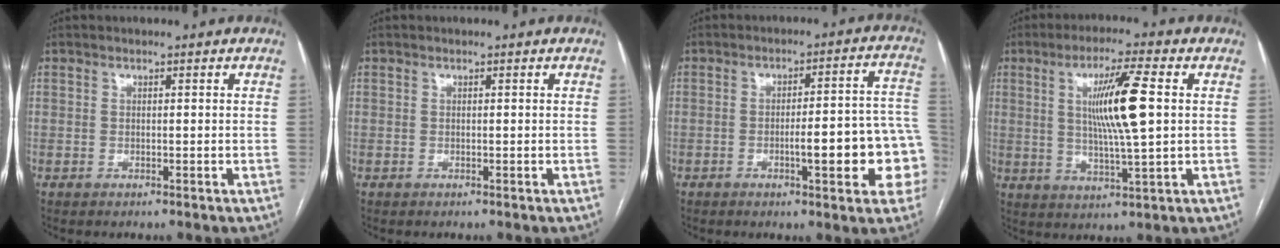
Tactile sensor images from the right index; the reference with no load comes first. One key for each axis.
{"total": 0.0}
{"total": 12.7, "fx": -3.4, "fy": 2.4, "fz": 12.0, "tx": -0.119, "ty": 0.033, "tz": -0.037}
{"total": 10.5, "fx": 1.9, "fy": 0.1, "fz": 10.3, "tx": -0.186, "ty": -0.002, "tz": 0.035}